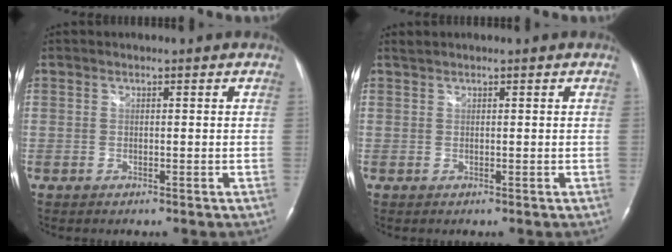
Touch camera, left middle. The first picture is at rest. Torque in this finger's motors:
{"motor_torque": [0.11, 0.07, -0.08, 0.01]}